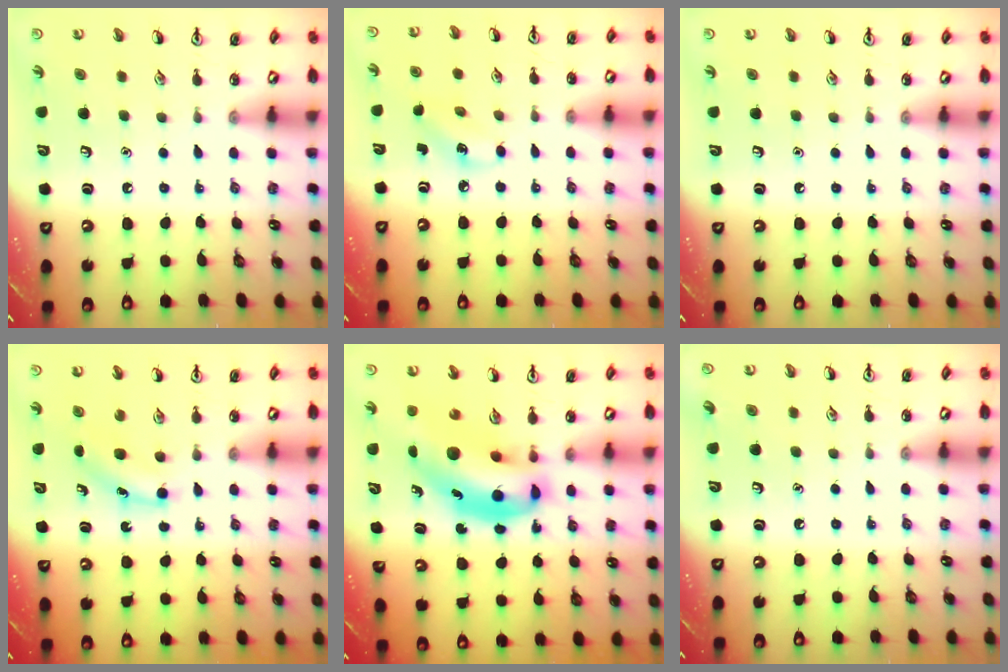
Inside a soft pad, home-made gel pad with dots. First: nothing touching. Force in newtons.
{"total": 3.5, "press": 3.3, "slide": 1.2}
{"total": 0.0}
{"total": 3.7, "press": 3.5, "slide": 1.1}
{"total": 11.9, "press": 11.5, "slide": 3.3}
{"total": 0.0}